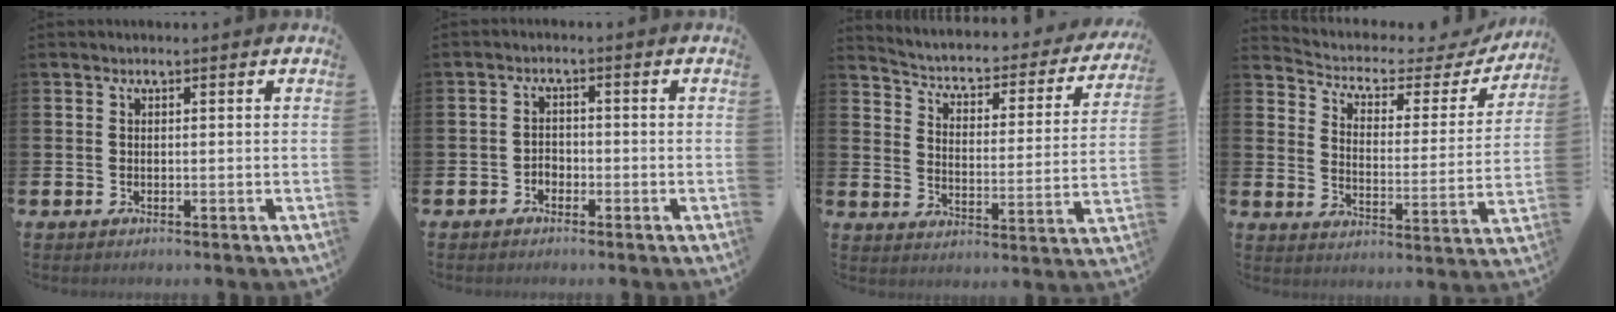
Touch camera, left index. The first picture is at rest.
{"total": 1.7, "force": [-1.2, 1.1, 0.3], "torque": [-0.011, 0.005, -0.025]}
{"total": 3.6, "force": [2.9, 1.5, 1.5], "torque": [-0.057, -0.027, 0.036]}
{"total": 4.0, "force": [3.3, 1.9, 1.4], "torque": [-0.056, -0.027, 0.044]}